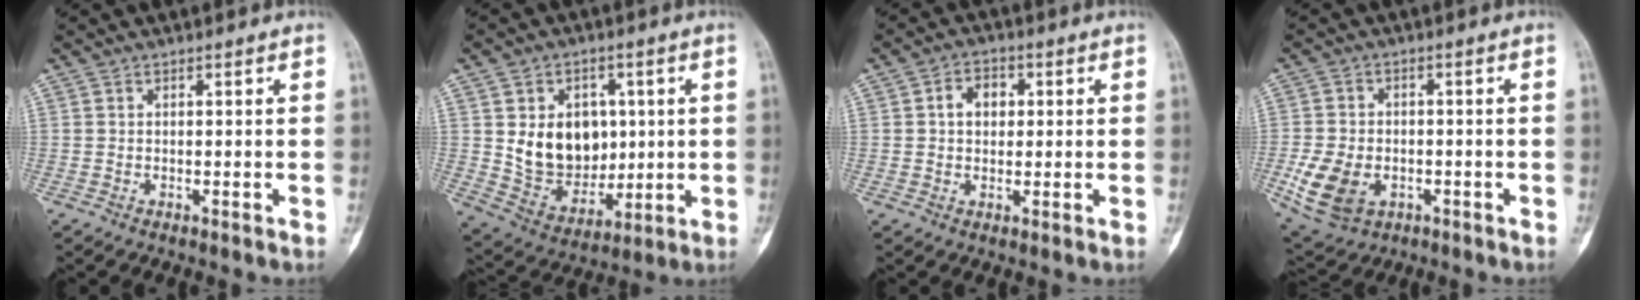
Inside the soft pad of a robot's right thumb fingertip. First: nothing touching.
{"total": 14.1, "force": [2.1, 11.0, 8.6], "torque": [-0.089, -0.015, 0.057]}
{"total": 5.1, "force": [0.9, 3.8, 3.2], "torque": [-0.035, 0.010, 0.011]}
{"total": 10.3, "force": [-3.1, 7.3, 6.5], "torque": [-0.122, 0.007, -0.046]}